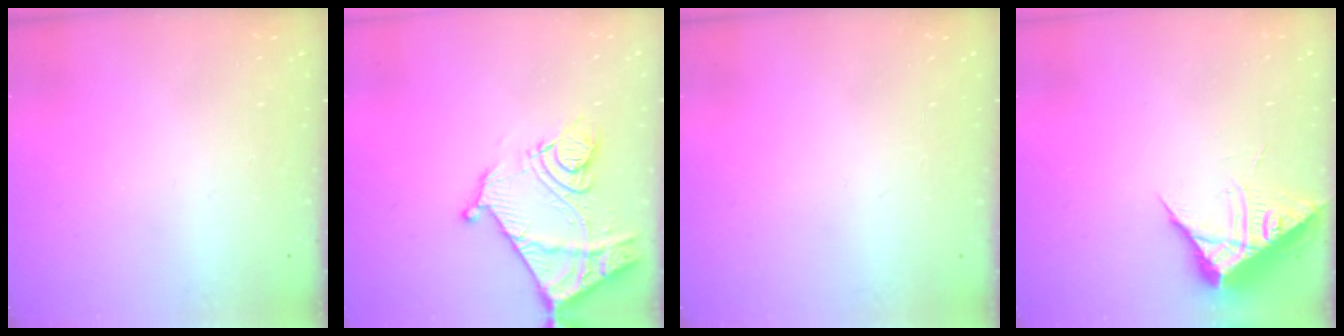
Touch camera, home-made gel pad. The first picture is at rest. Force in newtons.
{"total": 14.3, "press": 14.3, "slide": 1.4}
{"total": 0.0}
{"total": 8.2, "press": 8.2, "slide": 0.7}